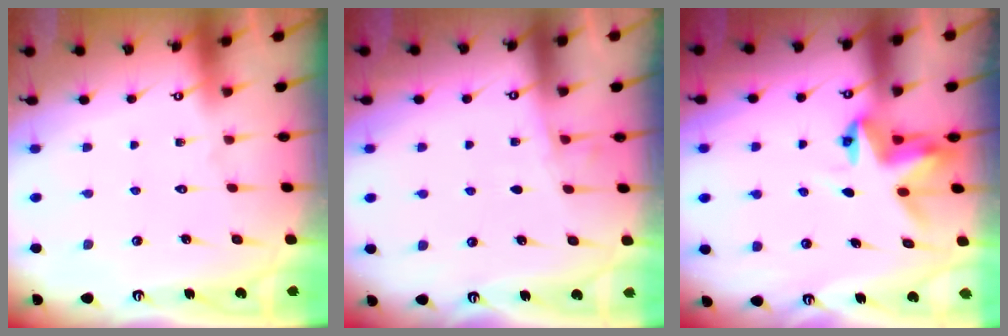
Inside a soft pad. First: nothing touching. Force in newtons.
{"total": 2.6, "press": 2.5, "slide": 0.4}
{"total": 4.9, "press": 4.9, "slide": 0.2}